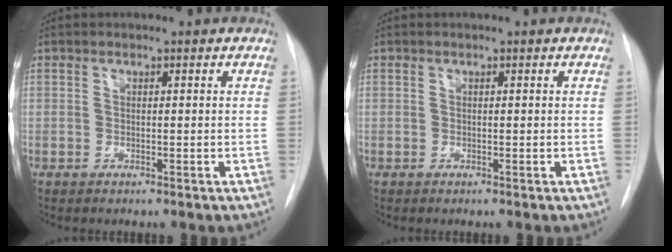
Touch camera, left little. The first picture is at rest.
{"total": 0.0}